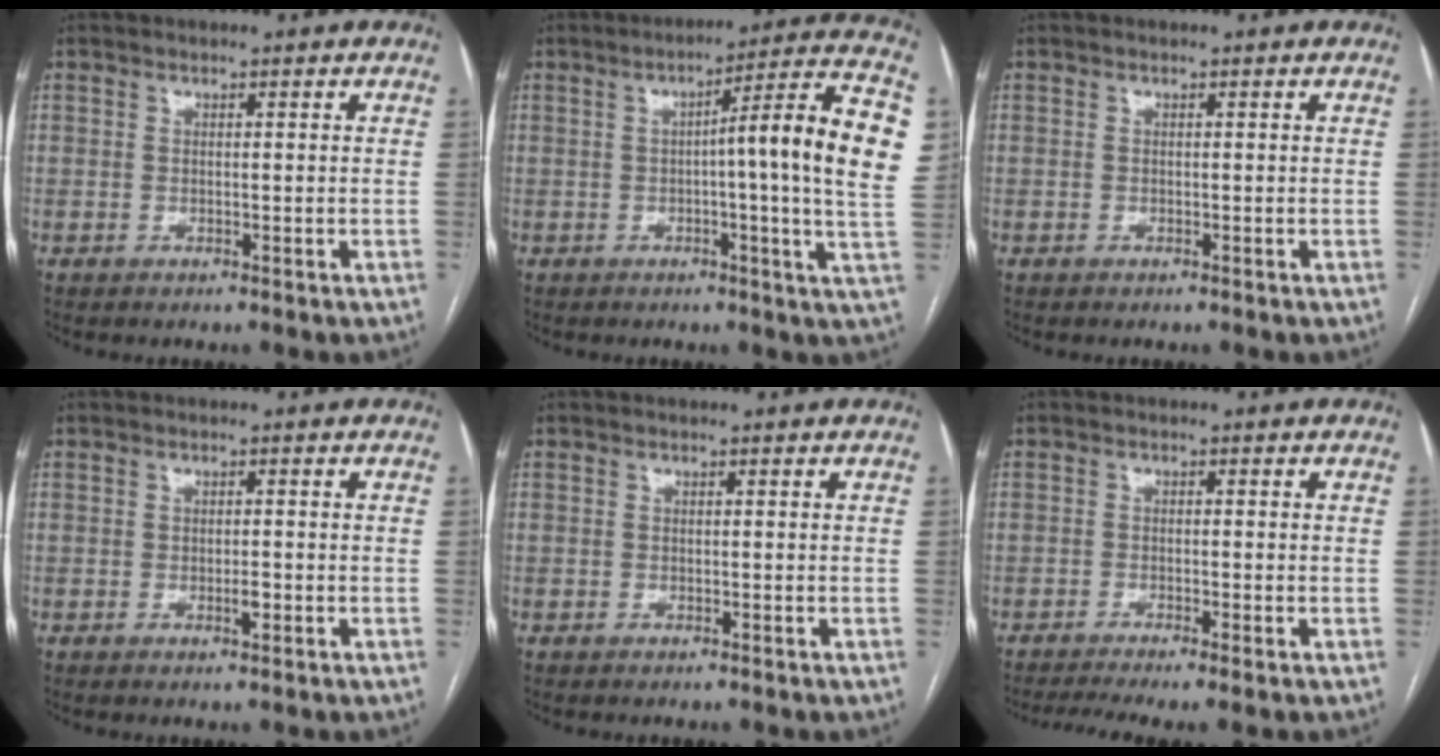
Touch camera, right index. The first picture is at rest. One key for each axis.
{"total": 16.0, "fx": 1.4, "fy": -0.9, "fz": 15.9, "tx": -0.215, "ty": 0.013, "tz": 0.010}
{"total": 0.0}
{"total": 1.3, "fx": -0.4, "fy": 0.4, "fz": 1.1, "tx": -0.019, "ty": -0.001, "tz": -0.006}
{"total": 0.0}
{"total": 5.9, "fx": -4.4, "fy": 0.0, "fz": 3.9, "tx": -0.063, "ty": -0.008, "tz": -0.071}